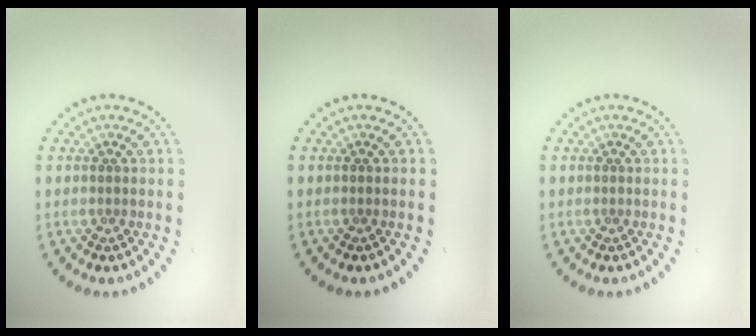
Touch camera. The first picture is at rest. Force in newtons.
{"total": 0.0}
{"total": 0.0}